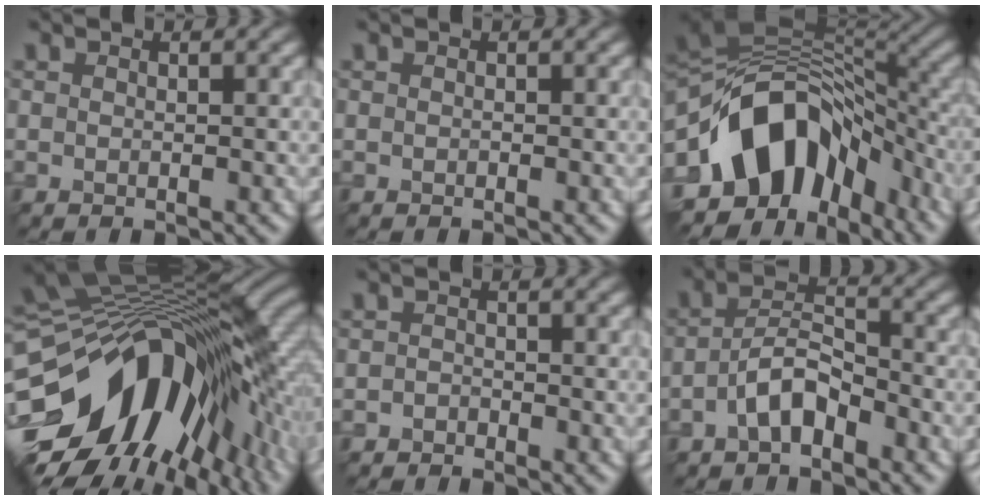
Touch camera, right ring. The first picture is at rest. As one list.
[{"total": 0.7, "force": [-0.3, -0.5, -0.4], "torque": [-0.006, -0.004, 0.006]}, {"total": 12.7, "force": [-4.3, 8.4, 8.5], "torque": [-0.157, 0.017, -0.064]}, {"total": 16.6, "force": [-5.2, 9.5, 12.5], "torque": [-0.239, -0.019, -0.066]}, {"total": 1.8, "force": [-1.3, -0.6, -0.9], "torque": [-0.005, 0.001, -0.010]}, {"total": 3.2, "force": [-2.6, 0.6, 1.7], "torque": [-0.052, 0.017, -0.036]}]